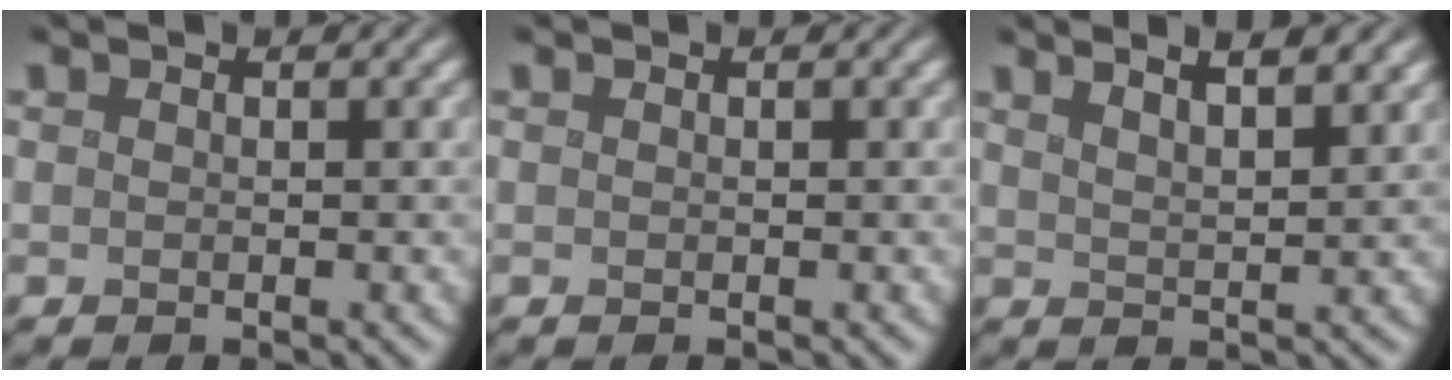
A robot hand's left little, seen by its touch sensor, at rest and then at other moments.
{"total": 0.0}
{"total": 5.5, "force": [3.8, 1.6, 3.6], "torque": [-0.011, 0.026, 0.024]}